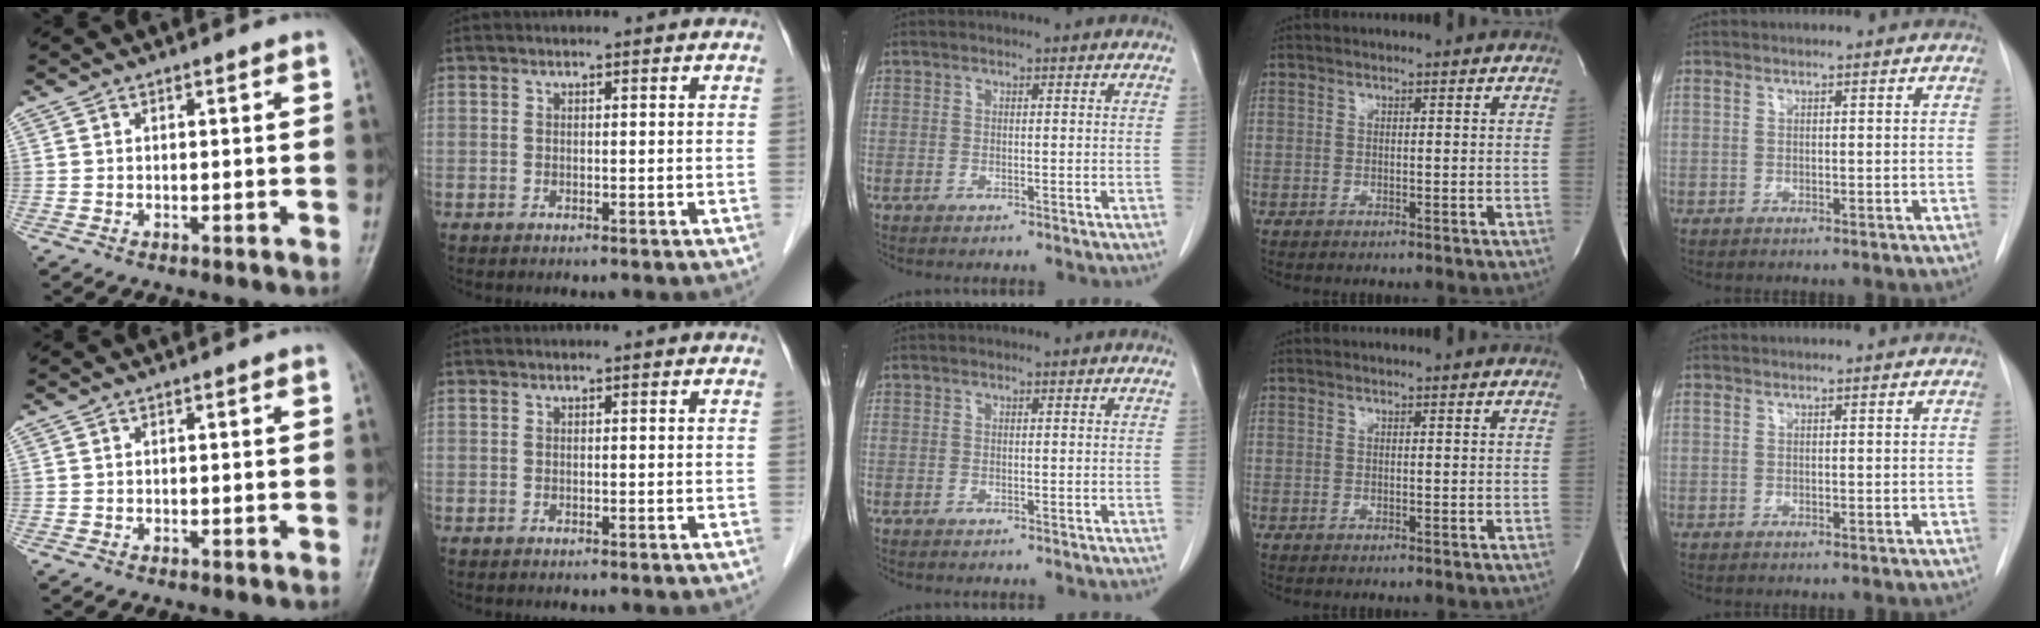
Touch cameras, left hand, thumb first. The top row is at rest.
{}